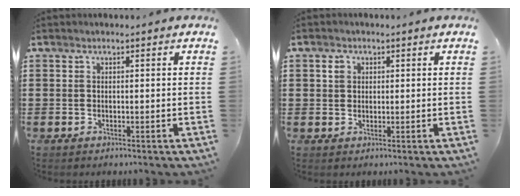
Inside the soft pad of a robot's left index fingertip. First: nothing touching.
{"total": 1.8, "force": [0.9, 1.4, 0.6], "torque": [-0.008, 0.002, 0.017]}